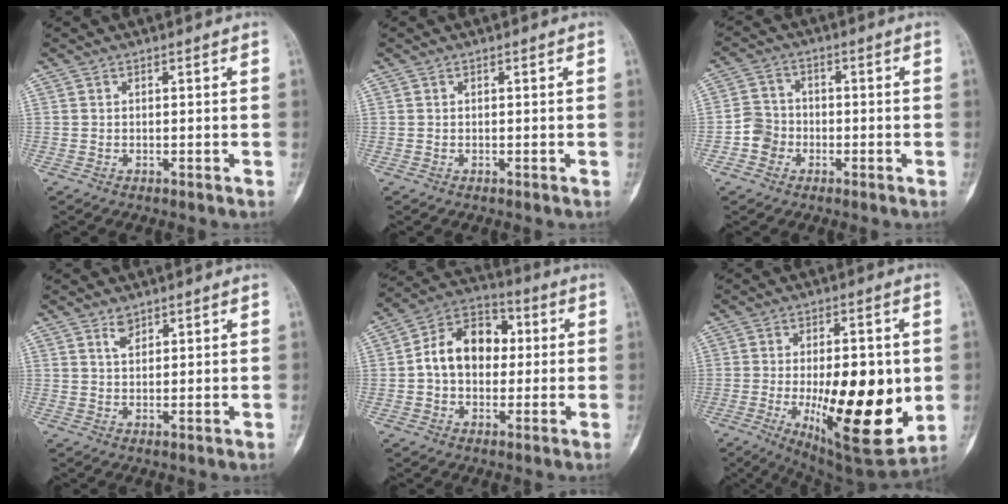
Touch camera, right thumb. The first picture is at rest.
{"total": 0.0}
{"total": 3.1, "force": [-1.2, 2.8, 0.8], "torque": [0.000, 0.013, -0.029]}
{"total": 2.6, "force": [1.8, 1.3, 1.3], "torque": [-0.011, -0.013, 0.035]}
{"total": 13.1, "force": [0.8, 9.6, 8.9], "torque": [-0.112, 0.030, 0.005]}
{"total": 22.7, "force": [-3.0, 8.7, 20.8], "torque": [-0.286, -0.027, -0.021]}